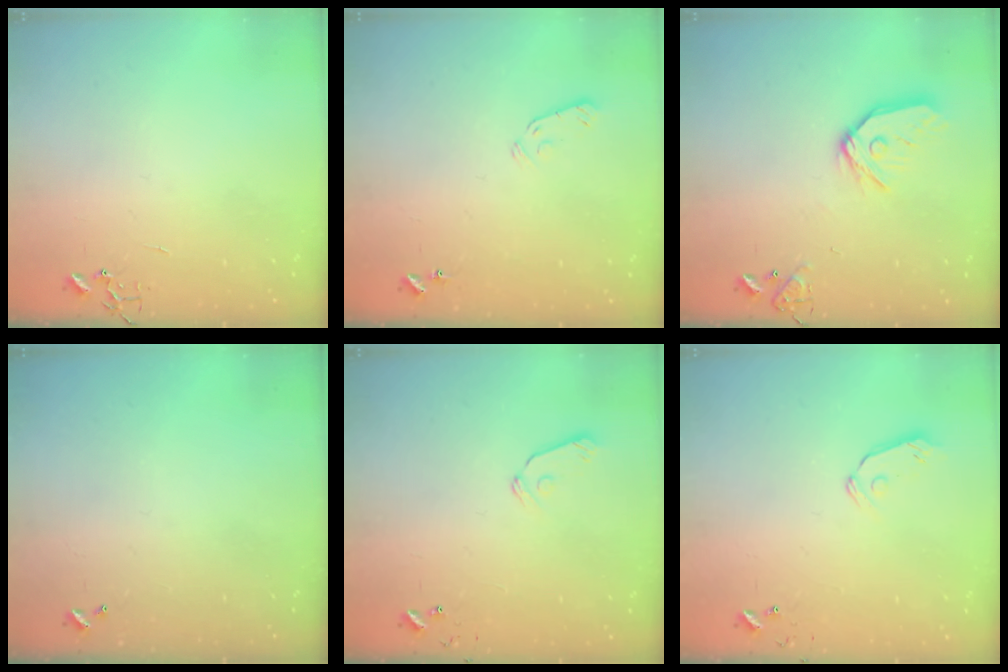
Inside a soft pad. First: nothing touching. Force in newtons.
{"total": 3.9, "press": 3.8, "slide": 0.7}
{"total": 13.7, "press": 13.6, "slide": 1.7}
{"total": 0.0}
{"total": 6.0, "press": 6.0, "slide": 0.7}
{"total": 5.8, "press": 5.7, "slide": 0.9}